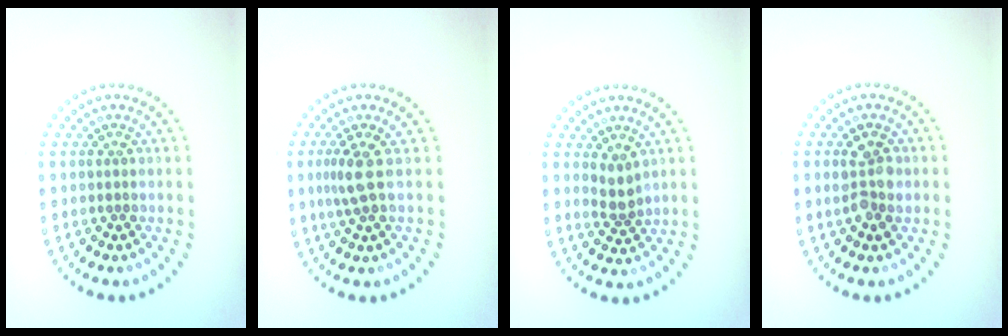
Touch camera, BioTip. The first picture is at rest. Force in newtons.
{"total": 2.0, "press": 1.6, "slide": 1.2}
{"total": 1.8, "press": 1.4, "slide": 1.1}
{"total": 2.4, "press": 2.4, "slide": 0.1}